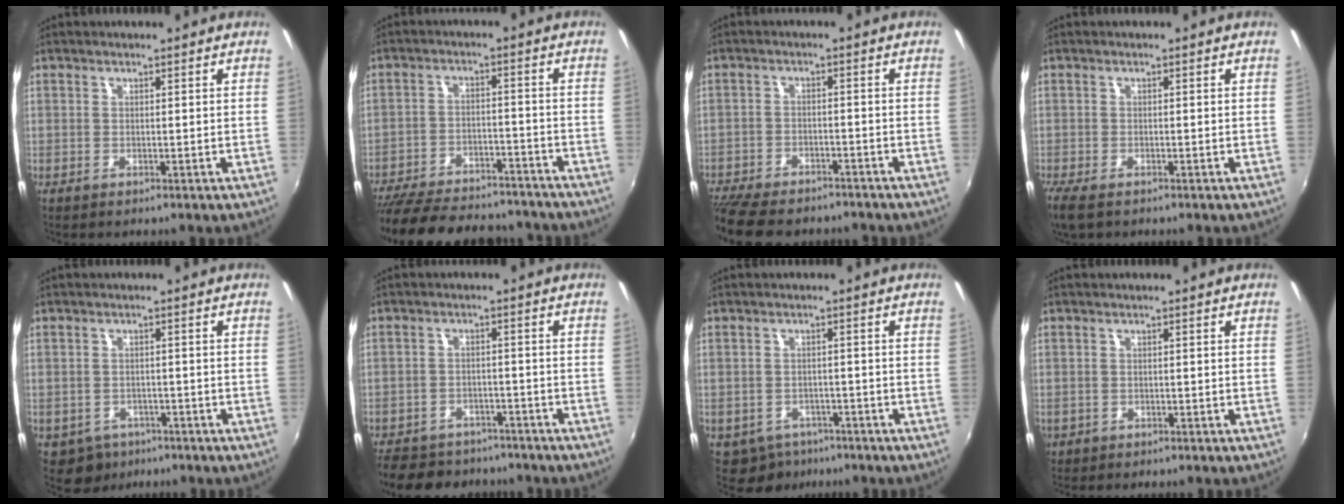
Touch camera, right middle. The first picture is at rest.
{"total": 24.2, "force": [-20.7, 7.8, 9.7], "torque": [-0.211, -0.011, -0.286]}
{"total": 13.6, "force": [-11.5, 4.6, 5.5], "torque": [-0.137, -0.029, -0.182]}
{"total": 3.9, "force": [-2.8, 1.3, 2.4], "torque": [-0.055, -0.018, -0.053]}
{"total": 5.2, "force": [-3.0, 4.0, 1.4], "torque": [-0.040, -0.009, -0.038]}
{"total": 13.8, "force": [-11.1, 6.8, 4.4], "torque": [-0.116, 0.012, -0.157]}
{"total": 5.8, "force": [-3.9, 4.0, 1.6], "torque": [-0.043, -0.011, -0.051]}
{"total": 2.0, "force": [-0.7, 1.8, 0.7], "torque": [-0.018, -0.004, -0.009]}